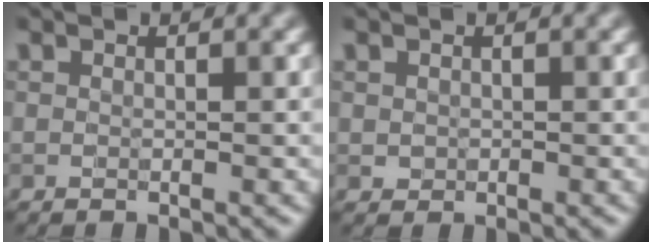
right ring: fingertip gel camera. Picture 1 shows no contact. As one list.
[{"total": 0.8, "force": [0.1, 0.7, 0.2], "torque": [0.001, -0.004, 0.004]}]